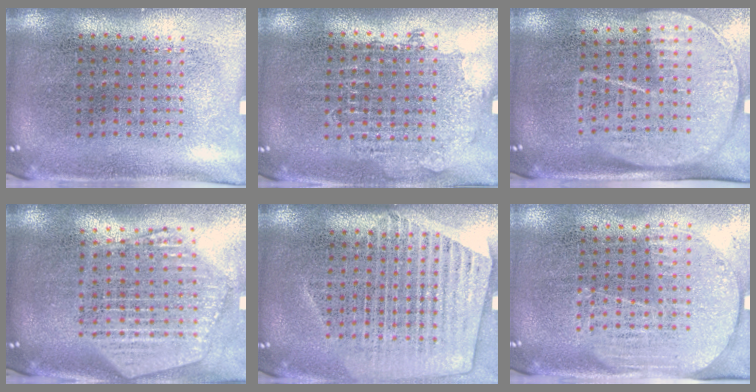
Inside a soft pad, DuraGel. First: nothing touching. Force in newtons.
{"total": 0.8, "press": 0.8, "slide": 0.2}
{"total": 1.8, "press": 1.4, "slide": 1.0}
{"total": 2.3, "press": 2.0, "slide": 1.1}
{"total": 1.3, "press": 1.2, "slide": 0.5}
{"total": 1.7, "press": 1.4, "slide": 0.8}